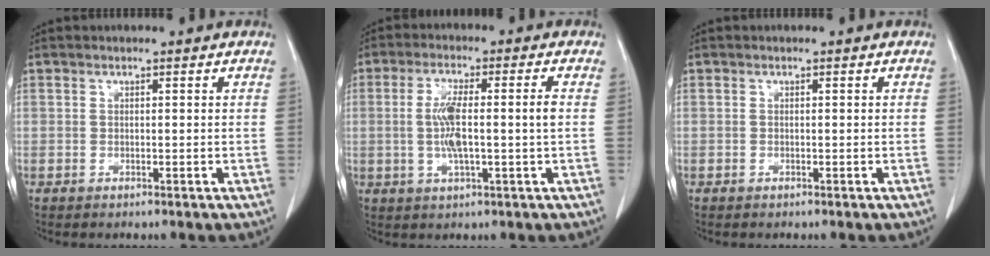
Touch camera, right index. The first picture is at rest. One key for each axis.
{"total": 7.5, "fx": -0.2, "fy": 0.6, "fz": 7.4, "tx": -0.149, "ty": 0.006, "tz": -0.004}
{"total": 0.0}